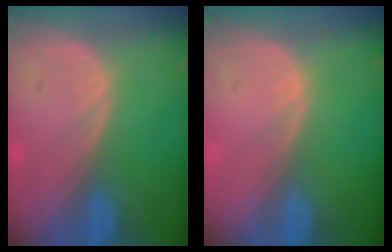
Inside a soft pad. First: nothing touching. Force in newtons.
{"total": 0.0}